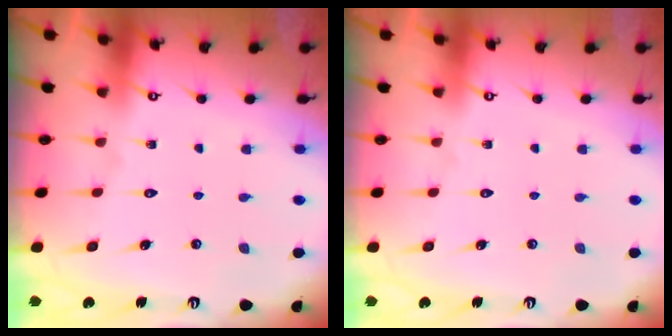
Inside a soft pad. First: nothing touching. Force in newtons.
{"total": 0.0}